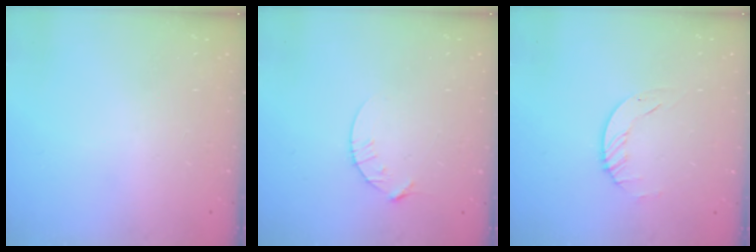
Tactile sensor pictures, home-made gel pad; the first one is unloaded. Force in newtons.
{"total": 4.8, "press": 4.8, "slide": 0.6}
{"total": 2.3, "press": 2.3, "slide": 0.3}